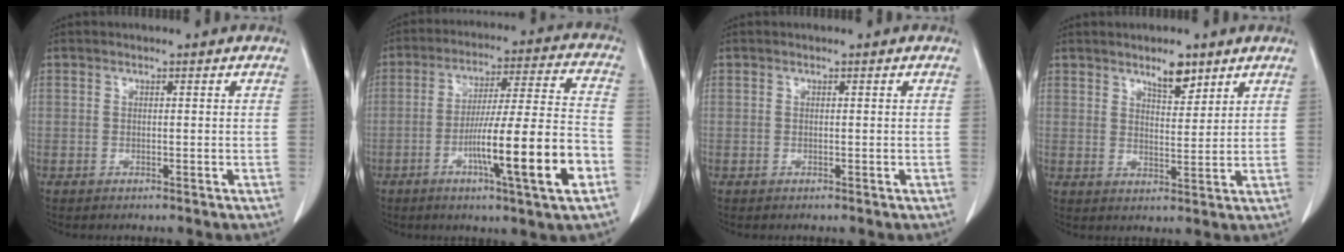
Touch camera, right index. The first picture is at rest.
{"total": 16.3, "force": [-5.9, 0.0, 15.2], "torque": [-0.250, -0.002, -0.094]}
{"total": 0.0}
{"total": 4.6, "force": [3.4, 1.5, 2.8], "torque": [-0.046, -0.002, 0.058]}